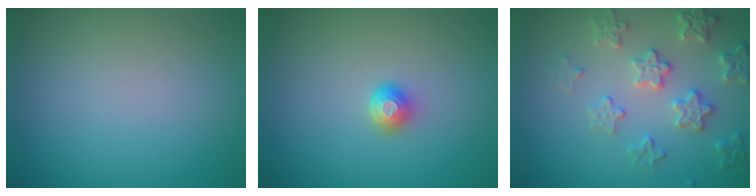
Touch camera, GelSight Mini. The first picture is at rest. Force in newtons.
{"total": 1.6, "press": 1.3, "slide": 0.9}
{"total": 3.8, "press": 3.7, "slide": 0.7}